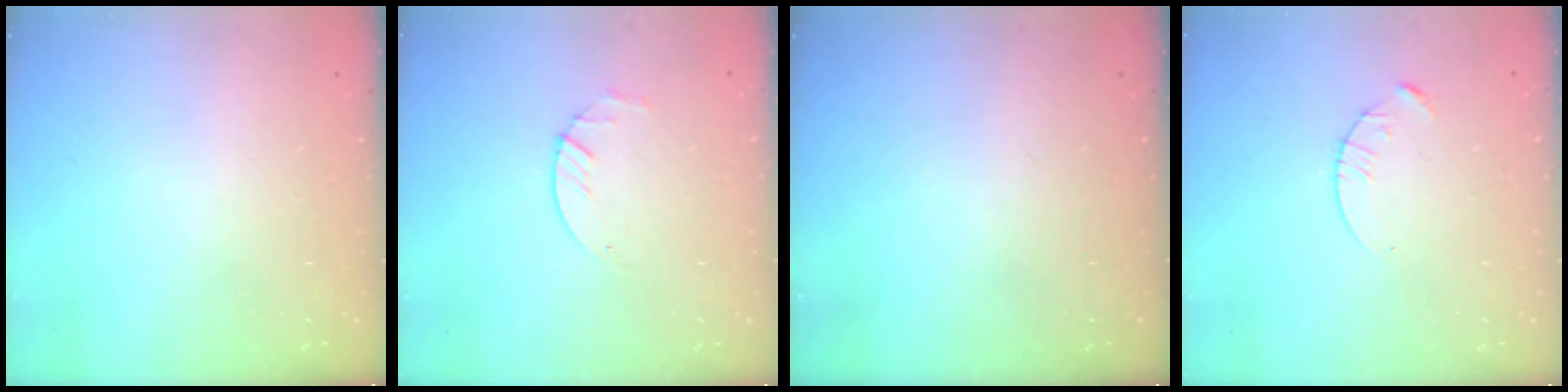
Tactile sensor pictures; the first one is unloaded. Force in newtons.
{"total": 2.9, "press": 2.9, "slide": 0.4}
{"total": 0.0}
{"total": 4.3, "press": 4.2, "slide": 0.5}